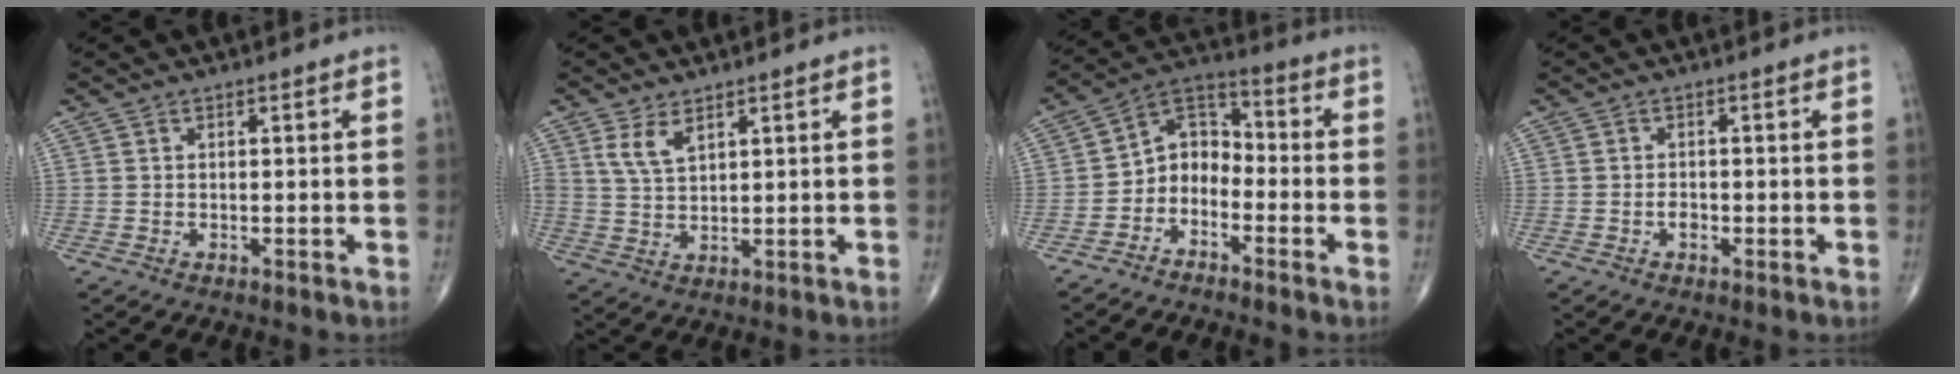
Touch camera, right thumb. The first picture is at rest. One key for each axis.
{"total": 4.3, "fx": 2.4, "fy": 2.1, "fz": 2.9, "tx": -0.055, "ty": -0.011, "tz": 0.054}
{"total": 6.8, "fx": -3.0, "fy": 4.8, "fz": 3.7, "tx": -0.043, "ty": 0.049, "tz": -0.074}
{"total": 1.6, "fx": -0.6, "fy": 1.1, "fz": 1.1, "tx": -0.014, "ty": 0.003, "tz": -0.011}